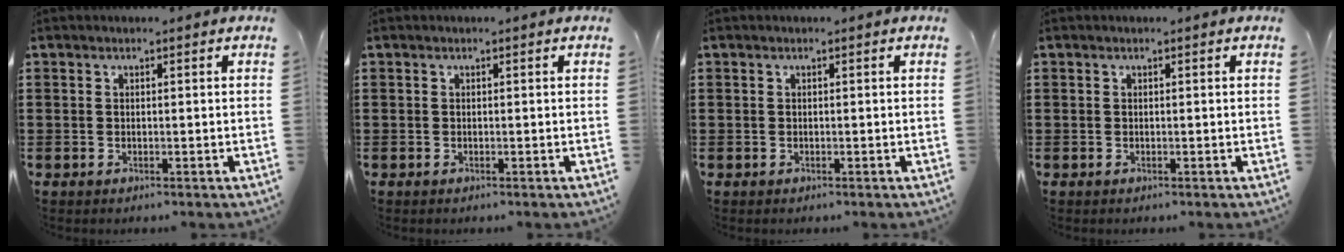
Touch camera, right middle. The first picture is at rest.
{"total": 0.0}
{"total": 0.0}
{"total": 0.0}